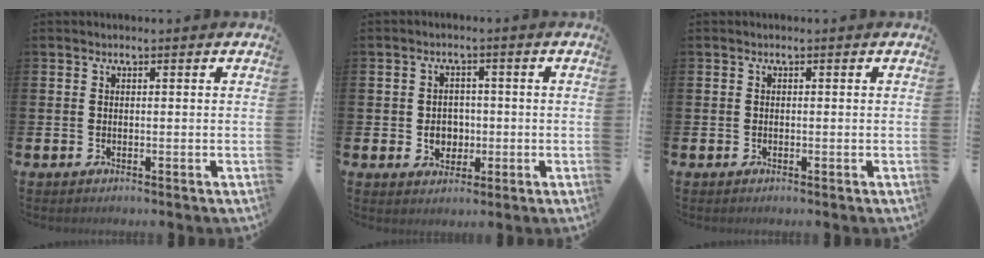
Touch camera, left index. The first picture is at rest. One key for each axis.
{"total": 3.4, "fx": -0.5, "fy": 3.0, "fz": 1.6, "tx": -0.023, "ty": 0.001, "tz": -0.017}
{"total": 0.0}